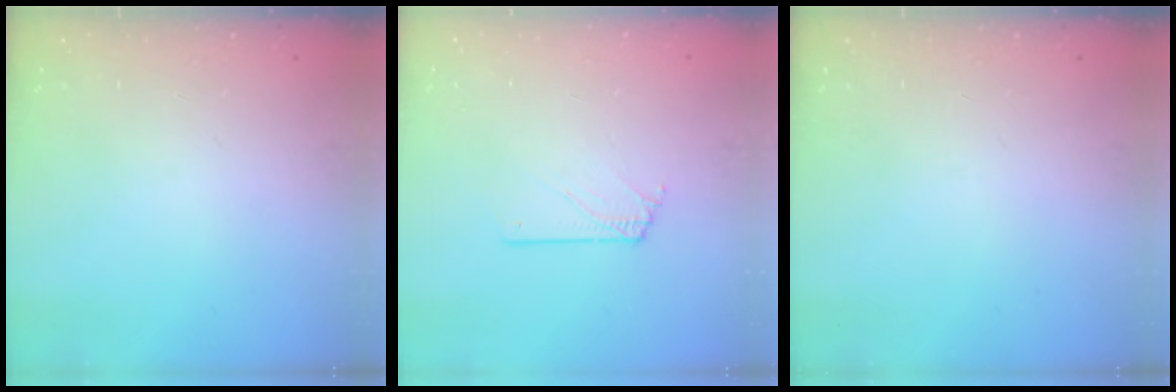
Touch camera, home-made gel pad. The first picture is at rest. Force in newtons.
{"total": 1.5, "press": 1.5, "slide": 0.1}
{"total": 0.0}